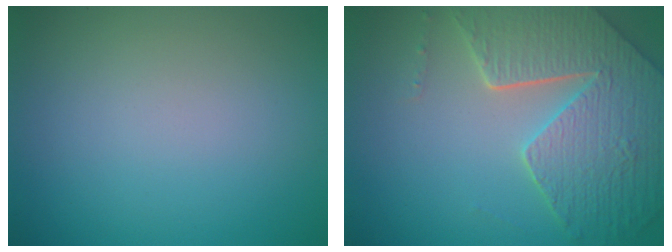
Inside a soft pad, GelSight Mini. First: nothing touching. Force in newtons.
{"total": 7.8, "press": 5.7, "slide": 5.3}